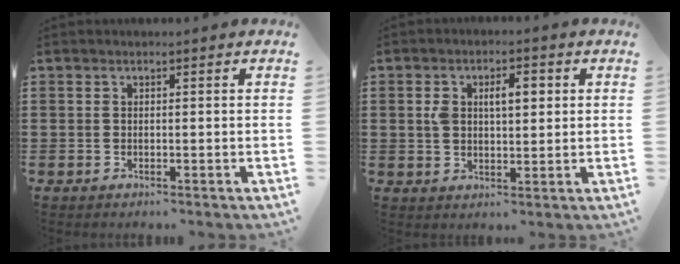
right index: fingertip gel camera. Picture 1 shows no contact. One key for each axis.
{"total": 4.6, "fx": 1.0, "fy": 2.5, "fz": 3.8, "tx": -0.064, "ty": 0.008, "tz": 0.010}